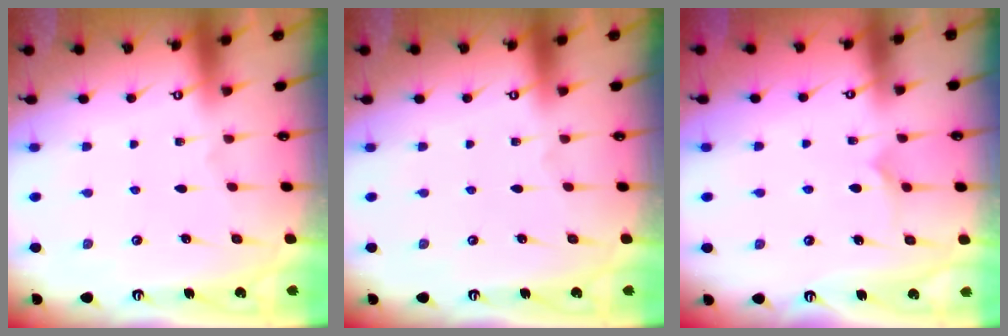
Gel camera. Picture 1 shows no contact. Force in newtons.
{"total": 0.0}
{"total": 5.1, "press": 5.1, "slide": 0.1}